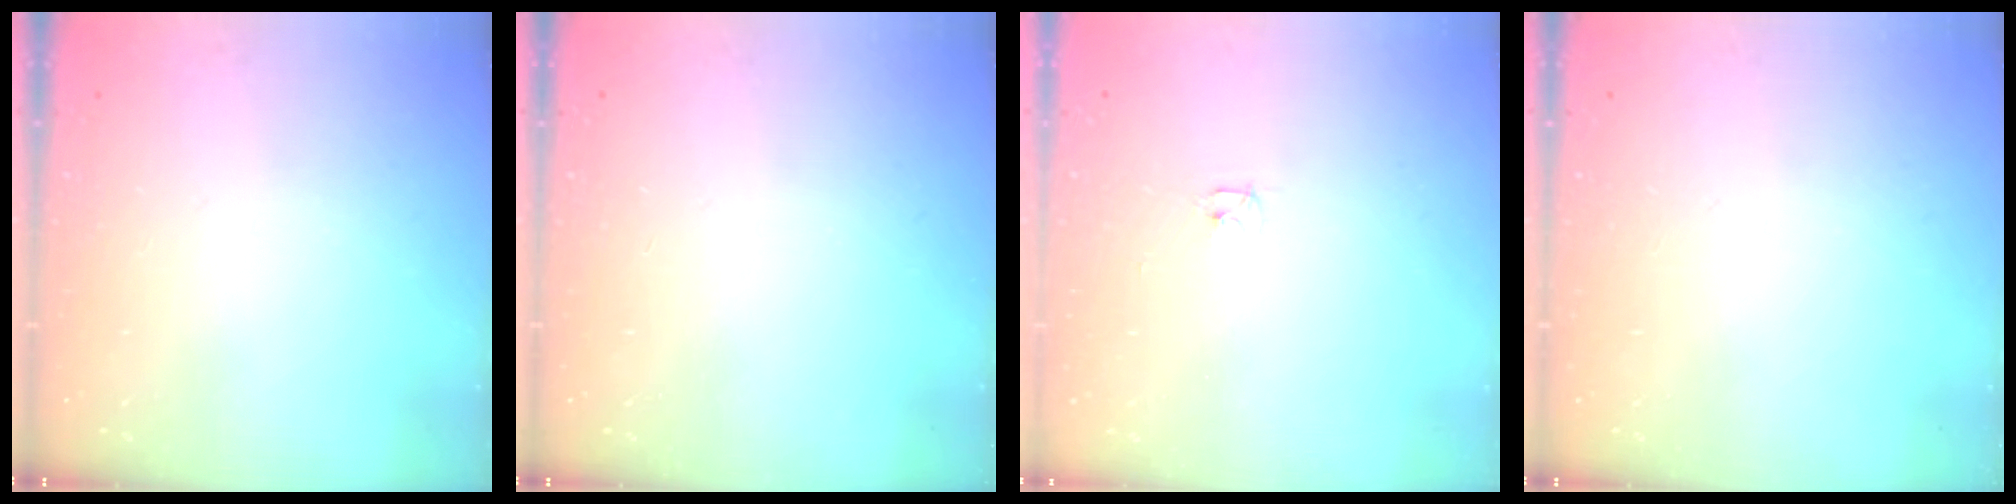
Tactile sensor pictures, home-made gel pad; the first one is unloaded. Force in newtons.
{"total": 0.0}
{"total": 2.4, "press": 2.3, "slide": 0.4}
{"total": 0.0}